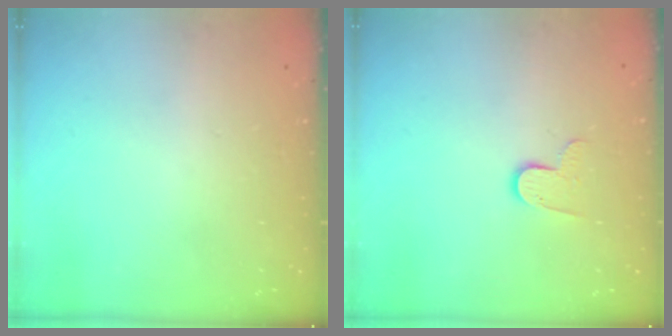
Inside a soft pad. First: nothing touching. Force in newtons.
{"total": 7.2, "press": 7.2, "slide": 0.3}